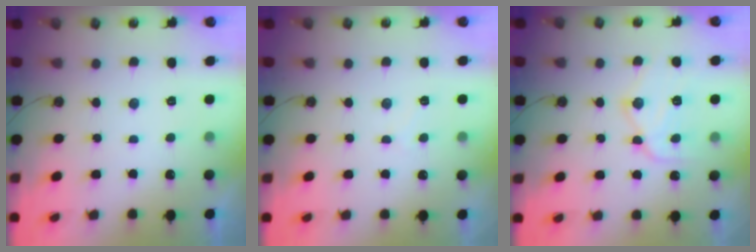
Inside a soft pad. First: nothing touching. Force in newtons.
{"total": 3.4, "press": 3.3, "slide": 0.5}
{"total": 15.4, "press": 15.4, "slide": 1.1}